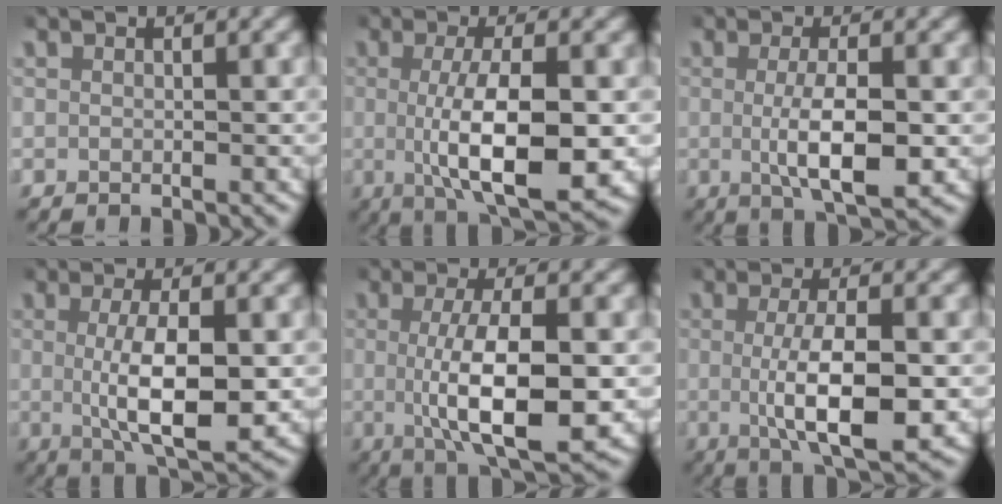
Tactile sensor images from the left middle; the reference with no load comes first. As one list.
[{"total": 8.3, "force": [-1.0, 2.6, 7.8], "torque": [-0.125, -0.013, -0.010]}, {"total": 5.3, "force": [-0.6, 1.4, 5.0], "torque": [-0.086, -0.009, -0.006]}, {"total": 6.8, "force": [-0.4, 2.2, 6.4], "torque": [-0.107, -0.014, 0.000]}, {"total": 8.2, "force": [-0.9, 2.6, 7.7], "torque": [-0.126, -0.014, -0.008]}, {"total": 6.8, "force": [-0.8, 2.0, 6.5], "torque": [-0.106, -0.011, -0.009]}]